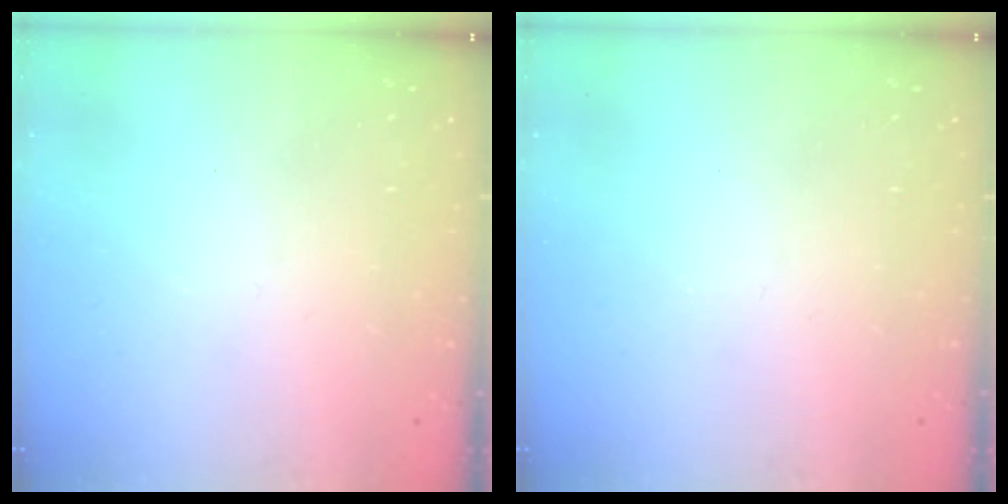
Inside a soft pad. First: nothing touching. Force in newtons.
{"total": 0.0}